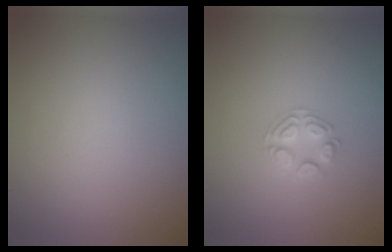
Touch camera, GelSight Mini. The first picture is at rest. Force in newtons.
{"total": 2.5, "press": 2.5, "slide": 0.3}